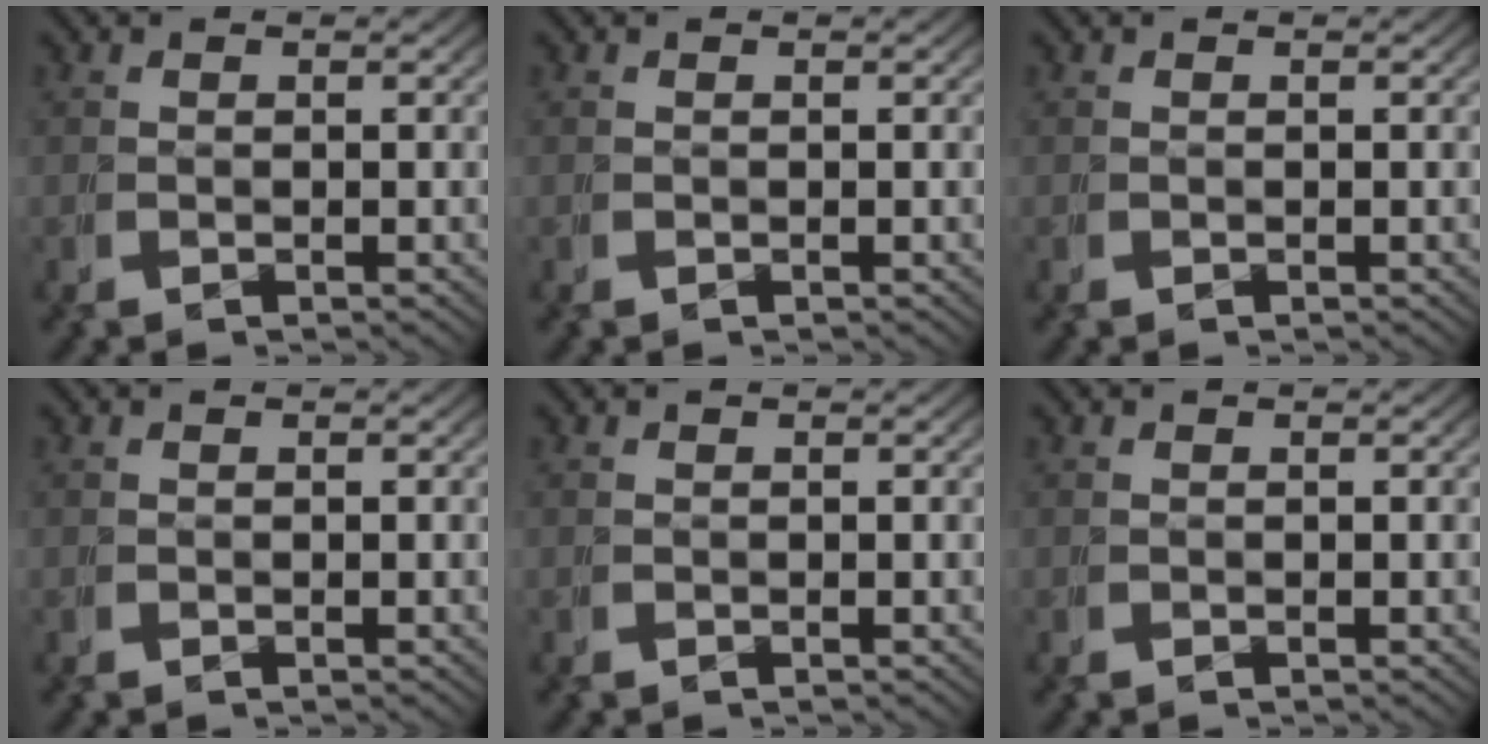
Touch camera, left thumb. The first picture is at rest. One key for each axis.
{"total": 0.0}
{"total": 0.0}
{"total": 0.0}
{"total": 0.0}
{"total": 0.0}